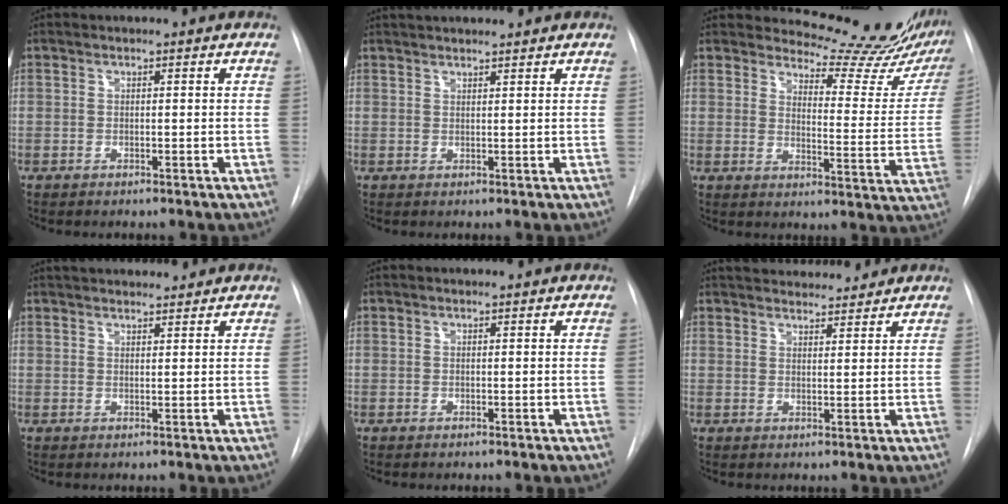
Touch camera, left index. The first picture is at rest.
{"total": 5.5, "force": [5.0, 0.4, 2.1], "torque": [-0.029, 0.030, 0.074]}
{"total": 17.1, "force": [16.6, 2.1, 3.5], "torque": [-0.035, -0.107, 0.180]}
{"total": 8.0, "force": [7.3, 1.4, 2.8], "torque": [-0.039, 0.027, 0.105]}
{"total": 0.8, "force": [0.8, 0.1, 0.1], "torque": [-0.008, 0.009, 0.012]}
{"total": 10.5, "force": [9.8, 2.0, 3.1], "torque": [-0.041, 0.015, 0.138]}